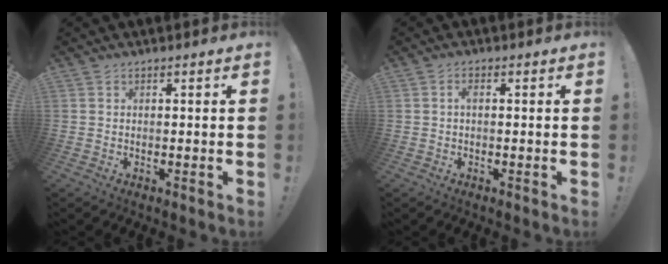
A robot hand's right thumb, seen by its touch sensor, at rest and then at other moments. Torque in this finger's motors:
{"motor_torque": [-0.17, 0.04, -0.08, 0.08, 0.01]}